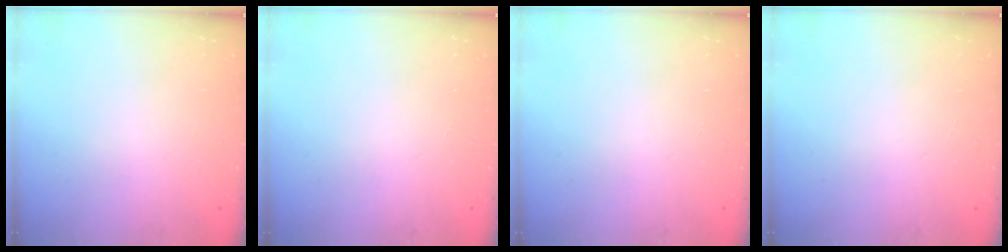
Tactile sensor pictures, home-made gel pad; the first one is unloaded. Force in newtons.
{"total": 0.0}
{"total": 0.0}
{"total": 0.0}